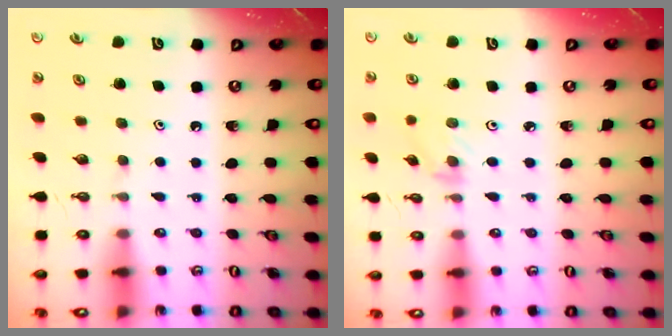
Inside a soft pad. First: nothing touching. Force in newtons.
{"total": 0.9, "press": 0.9, "slide": 0.2}